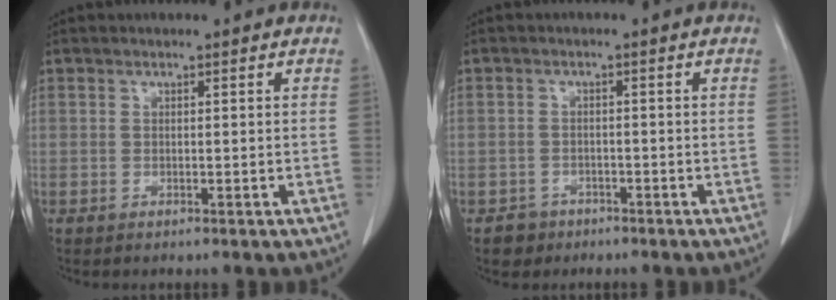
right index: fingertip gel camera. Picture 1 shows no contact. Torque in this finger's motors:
{"motor_torque": [-1.06, 0.62, -0.89, -0.21]}